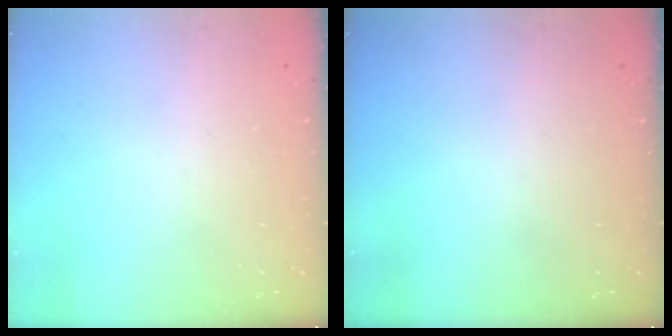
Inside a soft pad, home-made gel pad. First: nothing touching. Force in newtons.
{"total": 0.0}